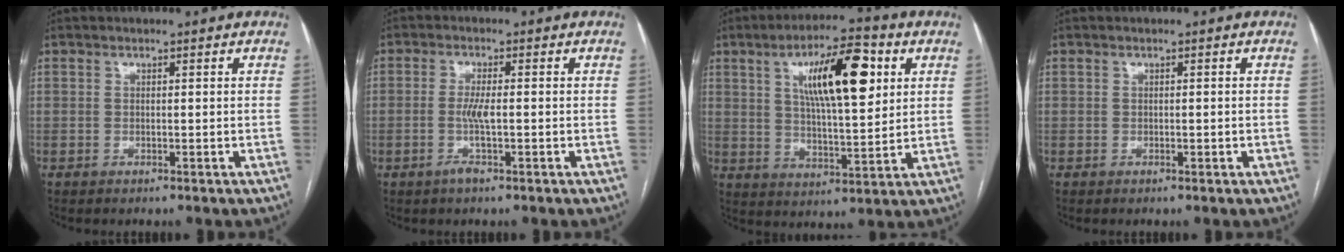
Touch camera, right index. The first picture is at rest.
{"total": 3.4, "force": [-0.9, 0.2, 3.3], "torque": [-0.072, -0.004, -0.019]}
{"total": 14.1, "force": [5.0, 3.4, 12.7], "torque": [-0.215, 0.013, 0.082]}
{"total": 0.6, "force": [-0.2, 0.2, 0.5], "torque": [-0.012, 0.001, 0.001]}